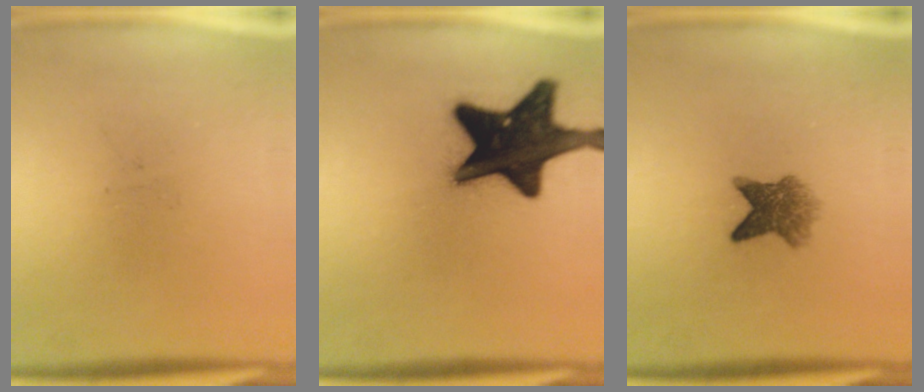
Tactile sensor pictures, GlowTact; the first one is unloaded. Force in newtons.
{"total": 19.3}
{"total": 5.0}